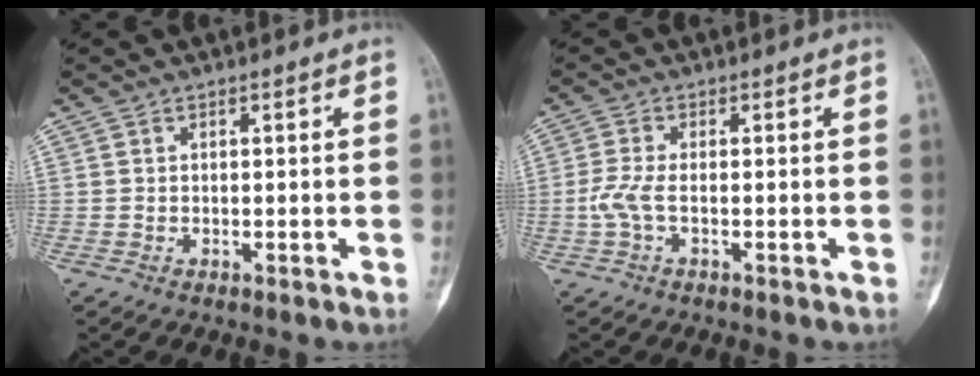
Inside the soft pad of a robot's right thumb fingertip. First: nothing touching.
{"total": 3.8, "force": [-0.7, 1.3, 3.5], "torque": [-0.098, -0.002, -0.018]}